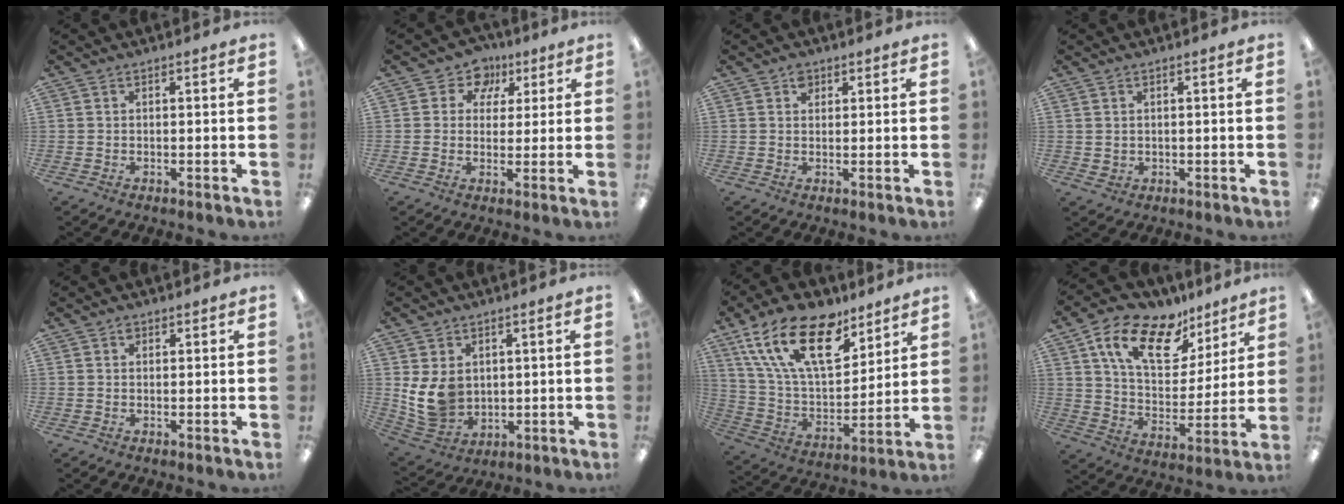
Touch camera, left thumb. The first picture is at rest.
{"total": 7.1, "force": [3.4, 6.0, 1.9], "torque": [-0.034, -0.017, 0.058]}
{"total": 2.4, "force": [1.4, 1.7, 0.9], "torque": [-0.003, -0.004, 0.023]}
{"total": 1.4, "force": [0.7, 1.1, 0.2], "torque": [0.004, -0.001, 0.011]}
{"total": 1.1, "force": [0.7, 0.7, 0.5], "torque": [-0.002, -0.002, 0.011]}
{"total": 10.2, "force": [1.6, 8.4, 5.5], "torque": [-0.135, -0.007, 0.034]}
{"total": 22.0, "force": [13.0, 10.7, 14.2], "torque": [-0.272, -0.063, 0.229]}
{"total": 18.3, "force": [11.1, 9.7, 10.9], "torque": [-0.194, -0.046, 0.196]}